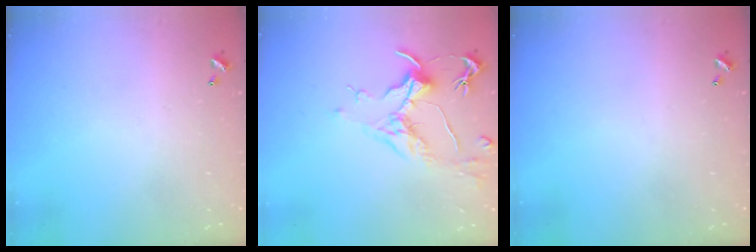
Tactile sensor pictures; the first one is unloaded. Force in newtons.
{"total": 1.8, "press": 1.6, "slide": 0.9}
{"total": 0.0}